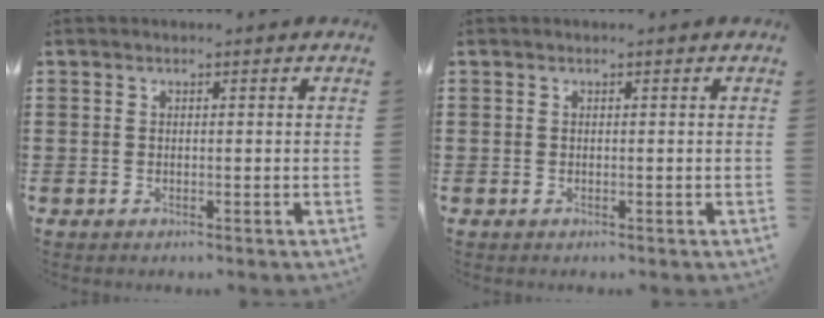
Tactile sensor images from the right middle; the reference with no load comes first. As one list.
[{"total": 0.0}]